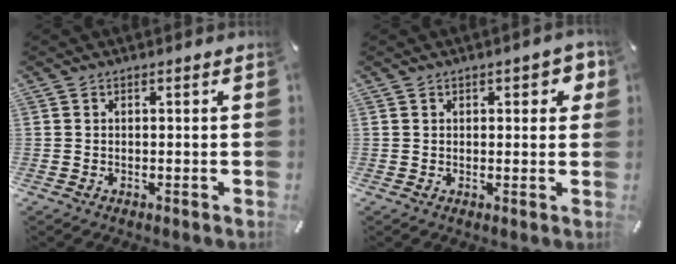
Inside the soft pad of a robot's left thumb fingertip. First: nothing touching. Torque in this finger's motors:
{"motor_torque": [0.07, -0.29, 0.04, 0.16, 0.00]}